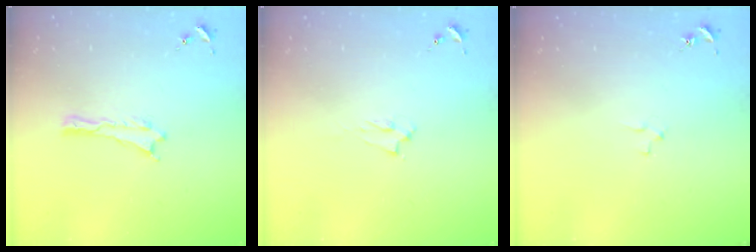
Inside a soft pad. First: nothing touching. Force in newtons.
{"total": 1.4, "press": 1.3, "slide": 0.3}
{"total": 1.9, "press": 1.9, "slide": 0.2}